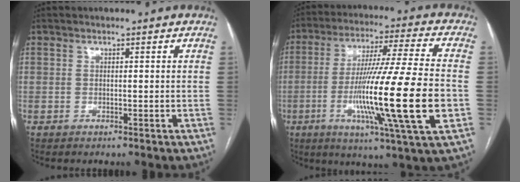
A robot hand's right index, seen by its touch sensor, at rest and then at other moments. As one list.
[{"total": 21.6, "force": [-4.6, -0.4, 21.1], "torque": [-0.359, -0.022, -0.085]}]